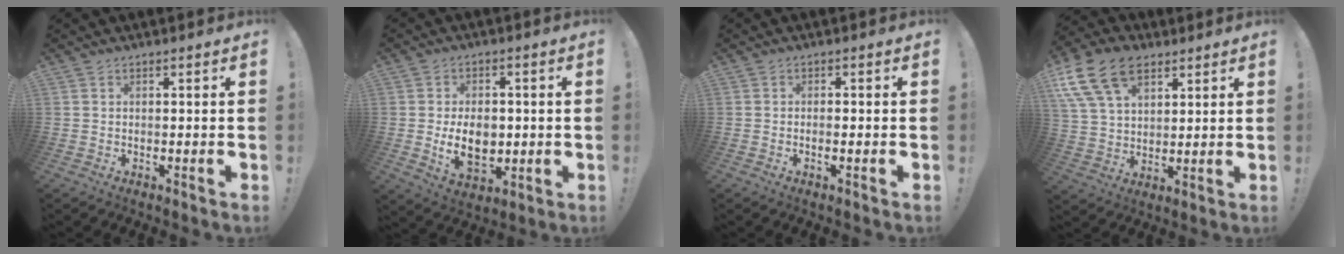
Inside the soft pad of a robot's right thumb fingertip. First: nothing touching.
{"total": 10.6, "force": [-1.0, 7.4, 7.4], "torque": [-0.112, -0.006, -0.017]}
{"total": 1.5, "force": [-0.6, 0.1, 1.4], "torque": [-0.023, 0.000, -0.011]}
{"total": 16.4, "force": [8.7, 10.3, 9.4], "torque": [-0.180, -0.038, 0.161]}